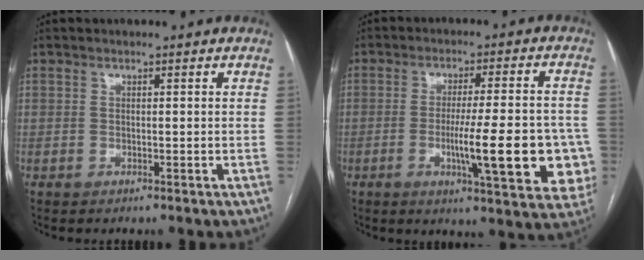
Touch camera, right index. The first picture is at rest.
{"total": 15.7, "force": [-3.8, 2.4, 15.1], "torque": [-0.166, 0.006, -0.041]}